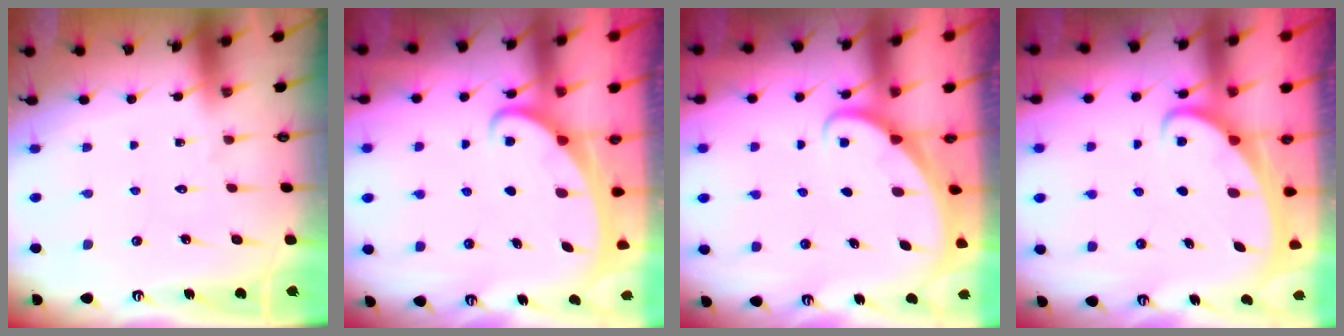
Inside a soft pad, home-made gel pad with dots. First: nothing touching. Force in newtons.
{"total": 2.1, "press": 2.0, "slide": 0.3}
{"total": 1.6, "press": 1.6, "slide": 0.0}
{"total": 2.1, "press": 2.1, "slide": 0.3}